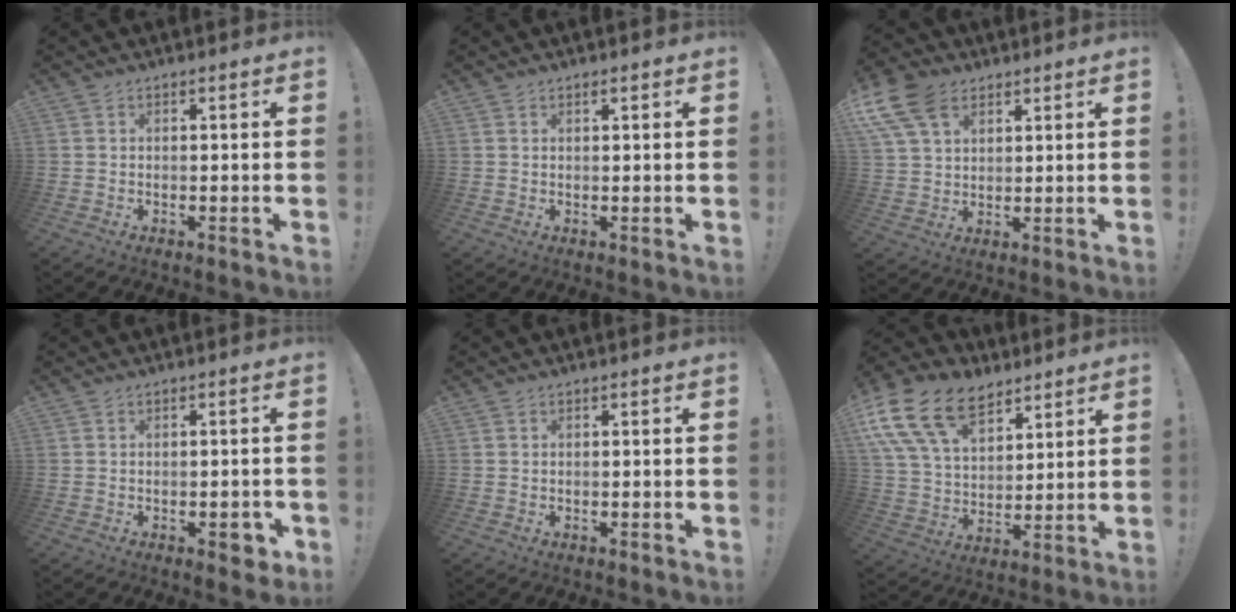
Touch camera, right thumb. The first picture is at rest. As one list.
[{"total": 0.7, "force": [0.6, 0.2, 0.4], "torque": [-0.007, 0.000, 0.012]}, {"total": 12.4, "force": [6.4, 7.8, 7.1], "torque": [-0.140, -0.024, 0.126]}, {"total": 4.4, "force": [-2.1, 1.8, 3.5], "torque": [-0.037, 0.006, -0.033]}, {"total": 0.0}, {"total": 19.1, "force": [10.9, 11.7, 10.5], "torque": [-0.197, -0.057, 0.205]}]